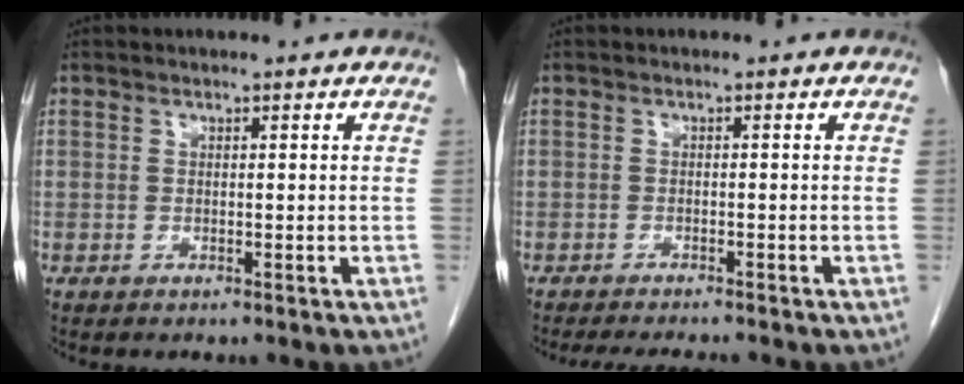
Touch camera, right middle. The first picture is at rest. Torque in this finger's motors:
{"motor_torque": [0.04, -0.02, 0.00, 0.00]}